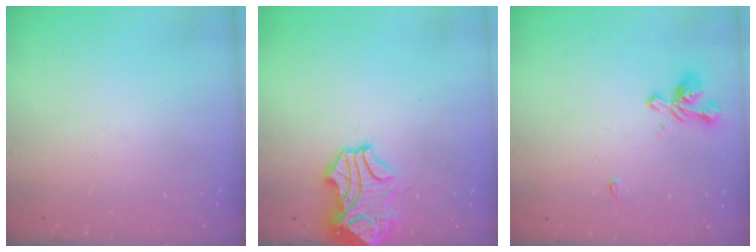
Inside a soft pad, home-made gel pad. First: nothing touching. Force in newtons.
{"total": 2.1, "press": 1.4, "slide": 1.5}
{"total": 1.8, "press": 1.4, "slide": 1.1}